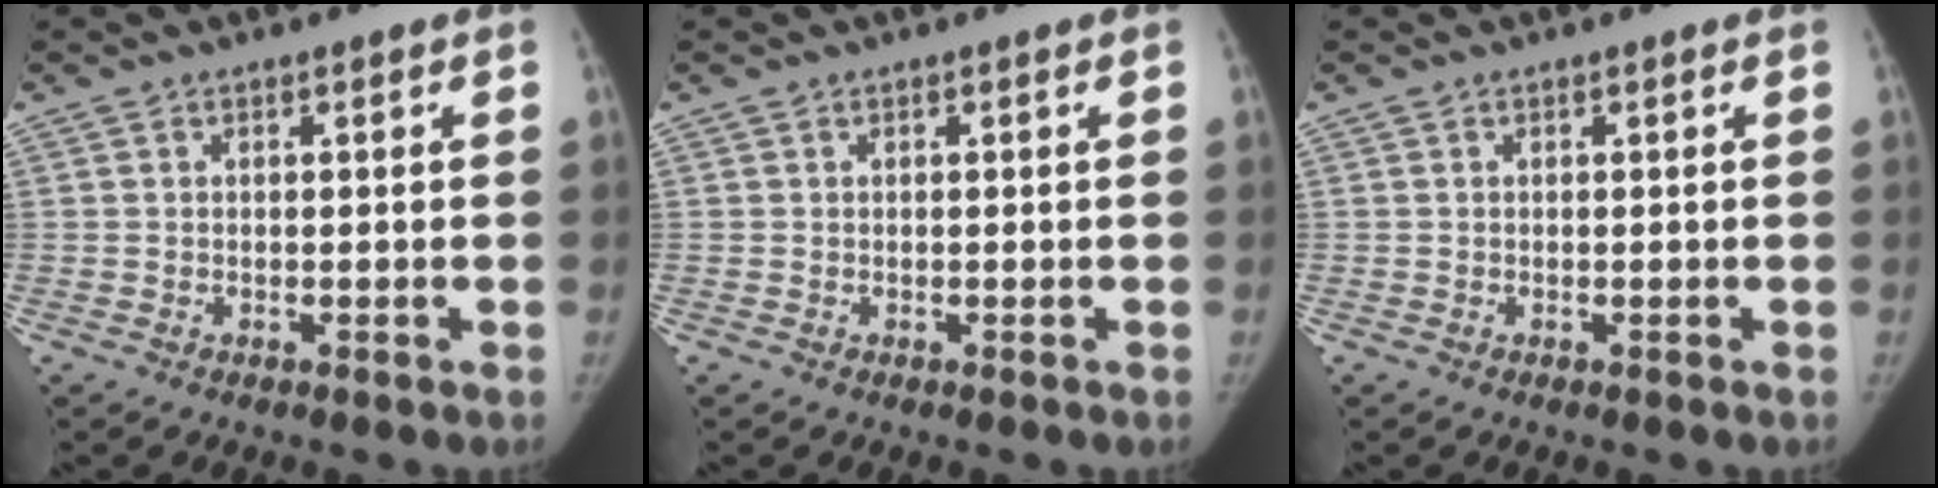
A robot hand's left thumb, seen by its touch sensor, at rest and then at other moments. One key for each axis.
{"total": 0.0}
{"total": 0.0}